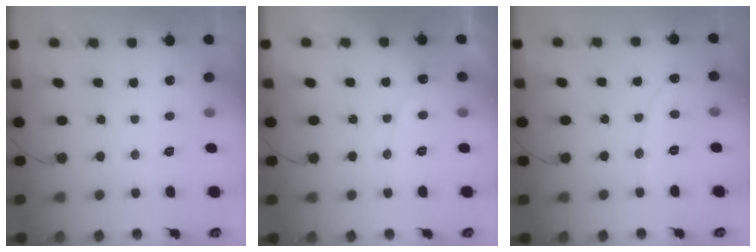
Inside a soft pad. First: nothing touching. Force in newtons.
{"total": 4.5, "press": 4.5, "slide": 0.4}
{"total": 2.1, "press": 2.1, "slide": 0.1}